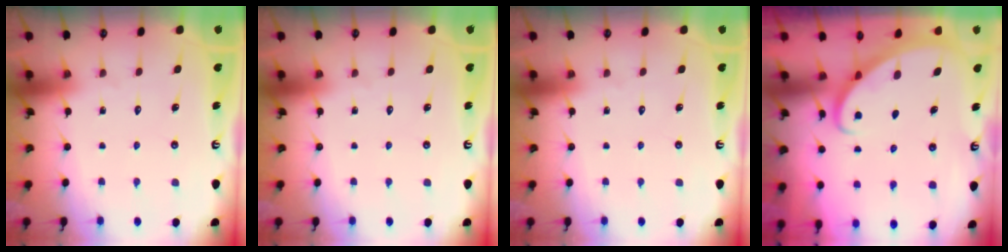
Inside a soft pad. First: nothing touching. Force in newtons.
{"total": 0.0}
{"total": 0.0}
{"total": 2.8, "press": 2.8, "slide": 0.2}